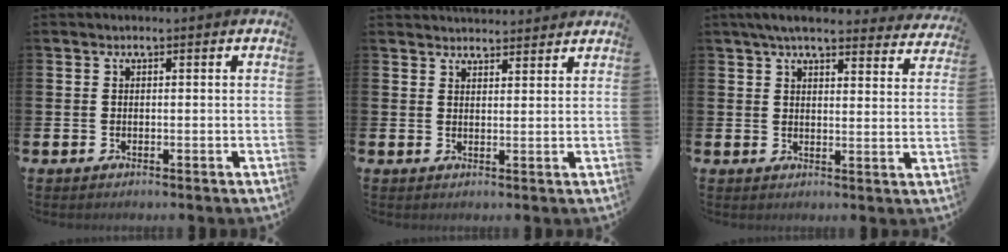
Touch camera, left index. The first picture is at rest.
{"total": 3.0, "force": [2.9, 0.4, -0.2], "torque": [0.009, -0.019, 0.051]}
{"total": 5.4, "force": [5.0, 0.8, 1.9], "torque": [-0.040, -0.027, 0.088]}